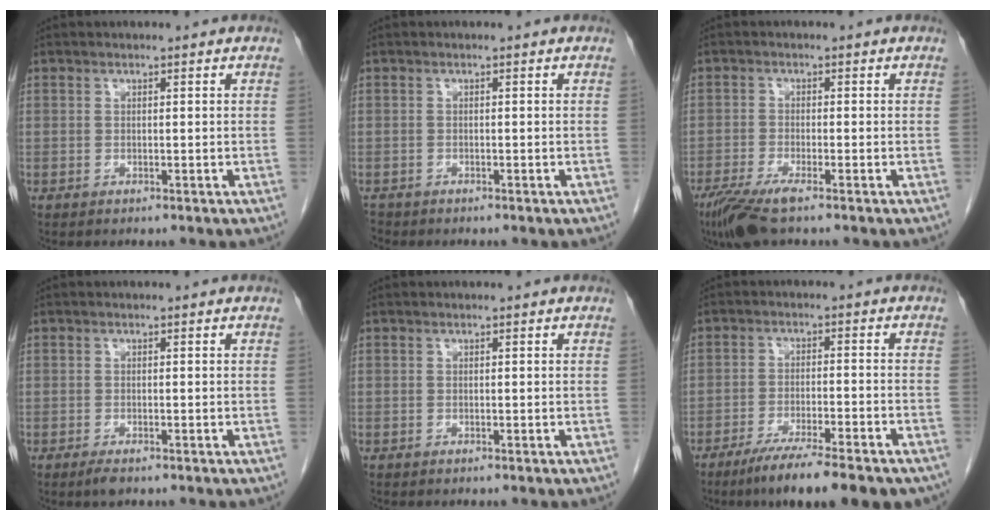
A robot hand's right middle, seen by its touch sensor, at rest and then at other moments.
{"total": 1.2, "force": [-1.1, 0.5, 0.1], "torque": [-0.006, -0.002, -0.018]}
{"total": 5.9, "force": [-4.0, 0.6, 4.3], "torque": [-0.083, -0.016, -0.073]}
{"total": 1.6, "force": [-1.1, 0.4, 1.1], "torque": [-0.023, -0.004, -0.017]}
{"total": 0.0}
{"total": 14.1, "force": [-10.8, 1.8, 8.9], "torque": [-0.115, -0.024, -0.163]}